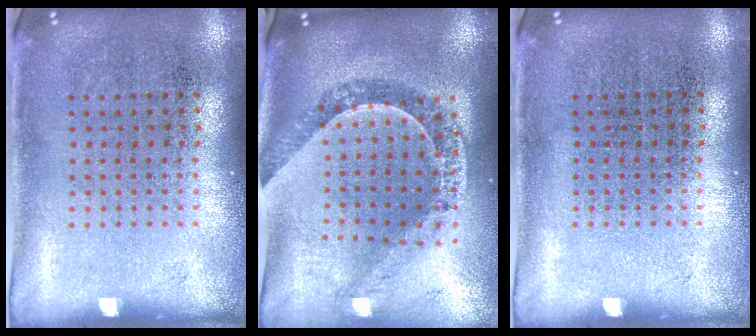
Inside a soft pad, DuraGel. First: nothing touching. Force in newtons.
{"total": 1.1, "press": 1.1, "slide": 0.3}
{"total": 0.0}